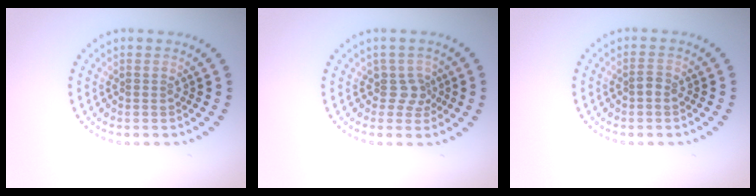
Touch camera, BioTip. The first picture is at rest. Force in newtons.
{"total": 1.9, "press": 1.4, "slide": 1.2}
{"total": 0.8, "press": 0.7, "slide": 0.2}